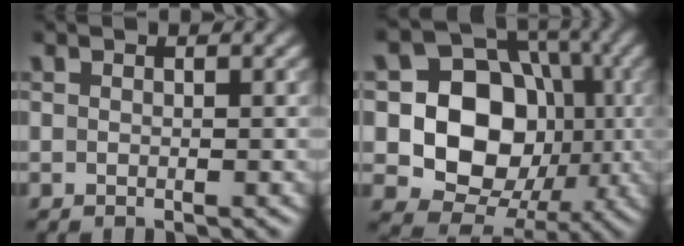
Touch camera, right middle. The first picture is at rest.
{"total": 13.5, "force": [-1.3, 11.5, 7.1], "torque": [-0.105, -0.006, -0.052]}